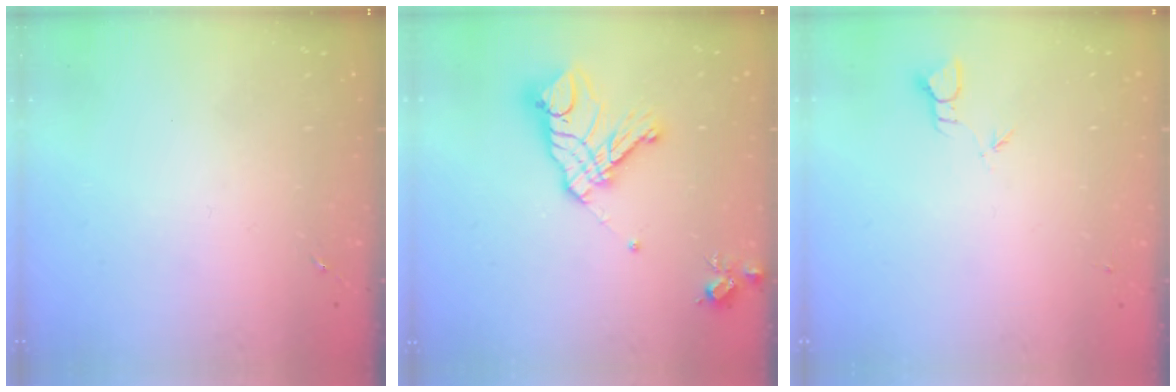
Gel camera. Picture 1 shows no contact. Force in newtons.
{"total": 17.6, "press": 17.5, "slide": 1.9}
{"total": 2.0, "press": 2.0, "slide": 0.1}